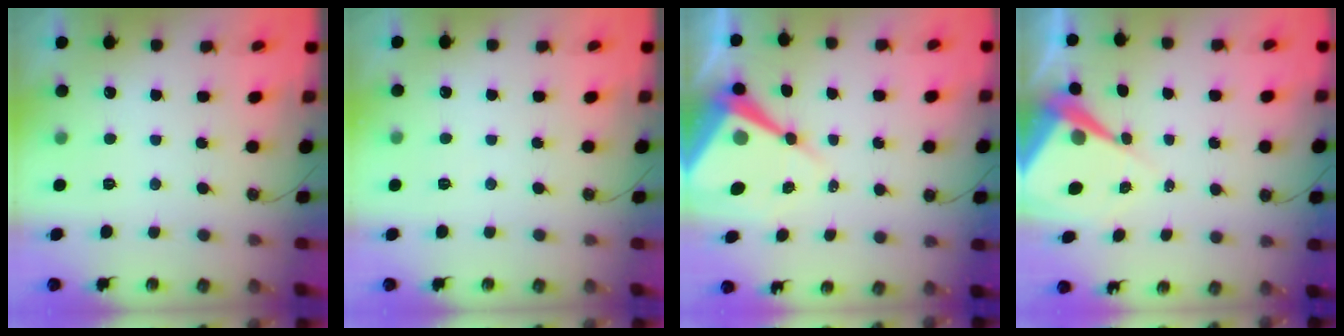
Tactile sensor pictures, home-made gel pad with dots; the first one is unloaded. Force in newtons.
{"total": 3.2, "press": 3.1, "slide": 0.5}
{"total": 13.4, "press": 13.3, "slide": 1.4}
{"total": 9.6, "press": 9.5, "slide": 0.9}